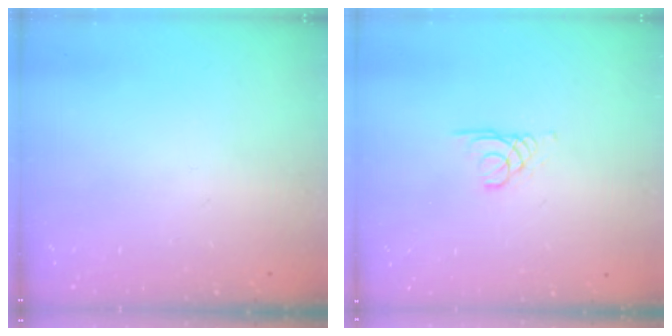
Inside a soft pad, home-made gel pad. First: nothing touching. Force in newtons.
{"total": 1.7, "press": 1.7, "slide": 0.1}